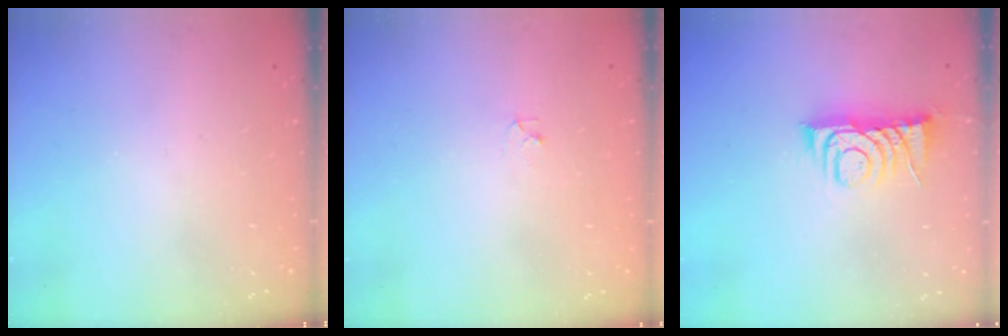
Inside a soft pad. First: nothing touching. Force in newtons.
{"total": 2.8, "press": 2.7, "slide": 0.4}
{"total": 7.4, "press": 7.4, "slide": 0.4}